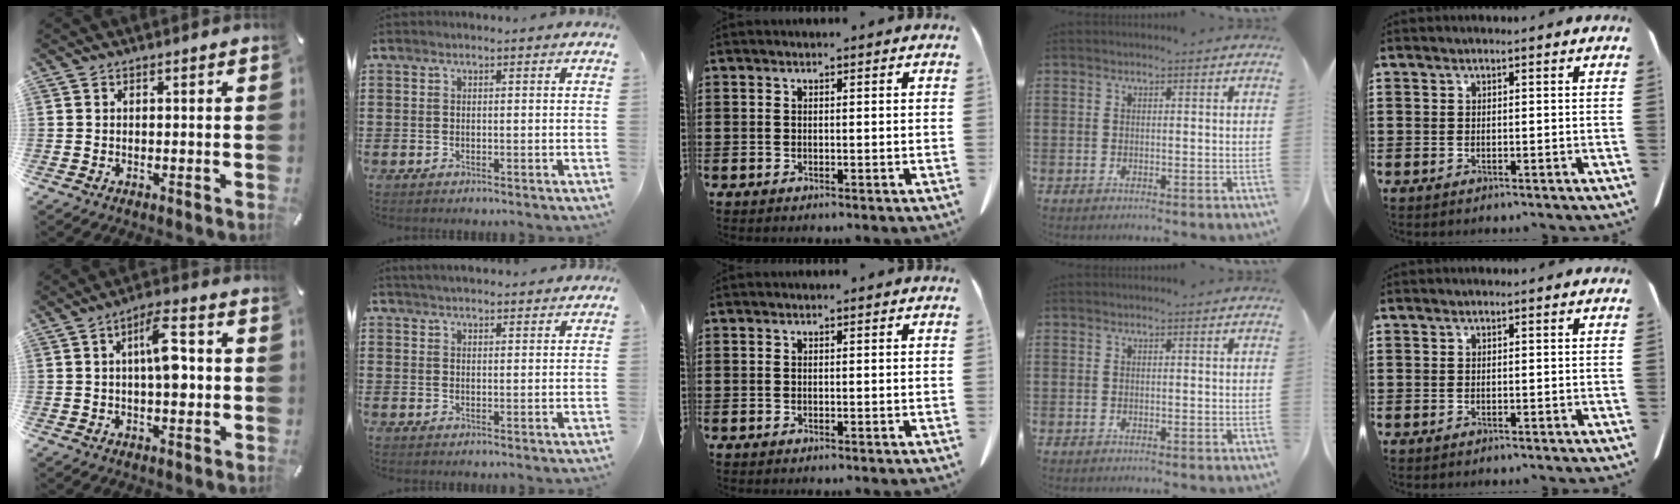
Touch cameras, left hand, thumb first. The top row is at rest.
{"thumb": {"total": 9.3, "force": [0.7, 4.0, 8.3], "torque": [-0.126, 0.002, 0.006]}, "index": {"total": 2.7, "force": [2.7, 0.0, 0.4], "torque": [-0.014, -0.003, 0.051]}}